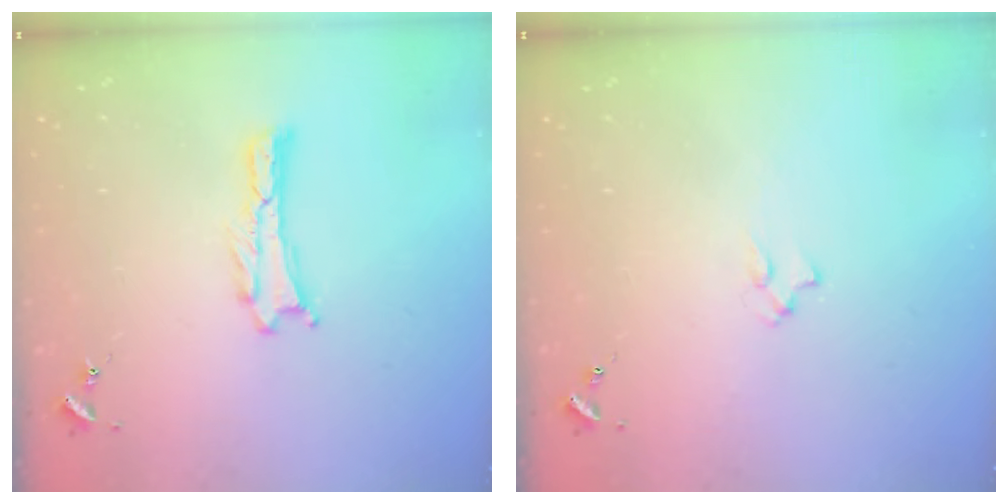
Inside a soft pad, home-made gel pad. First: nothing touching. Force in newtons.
{"total": 1.3, "press": 1.3, "slide": 0.3}